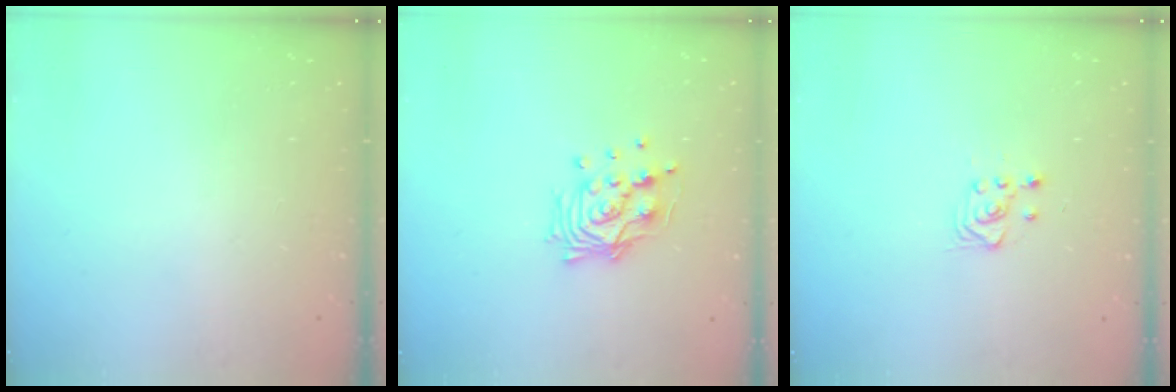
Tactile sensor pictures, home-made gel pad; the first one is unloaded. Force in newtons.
{"total": 12.5, "press": 12.4, "slide": 1.5}
{"total": 3.0, "press": 2.8, "slide": 1.0}